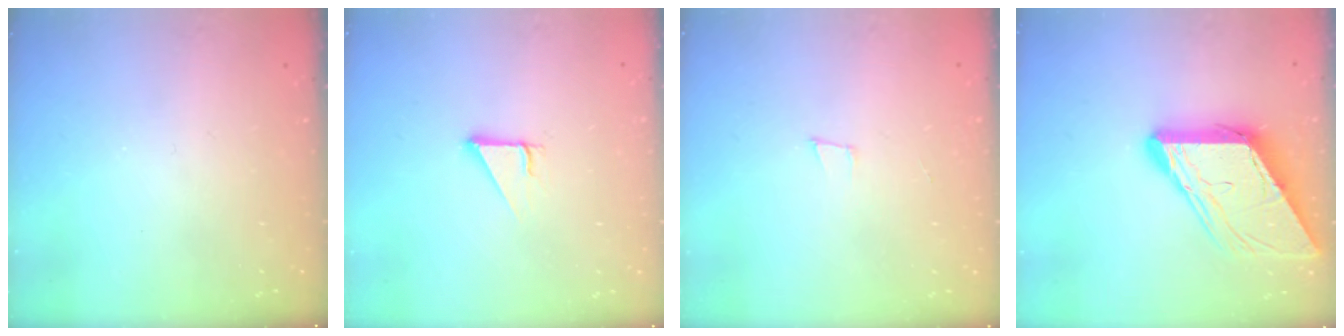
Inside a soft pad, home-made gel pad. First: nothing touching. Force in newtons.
{"total": 2.7, "press": 2.7, "slide": 0.3}
{"total": 3.3, "press": 1.9, "slide": 2.7}
{"total": 12.0, "press": 12.0, "slide": 1.2}